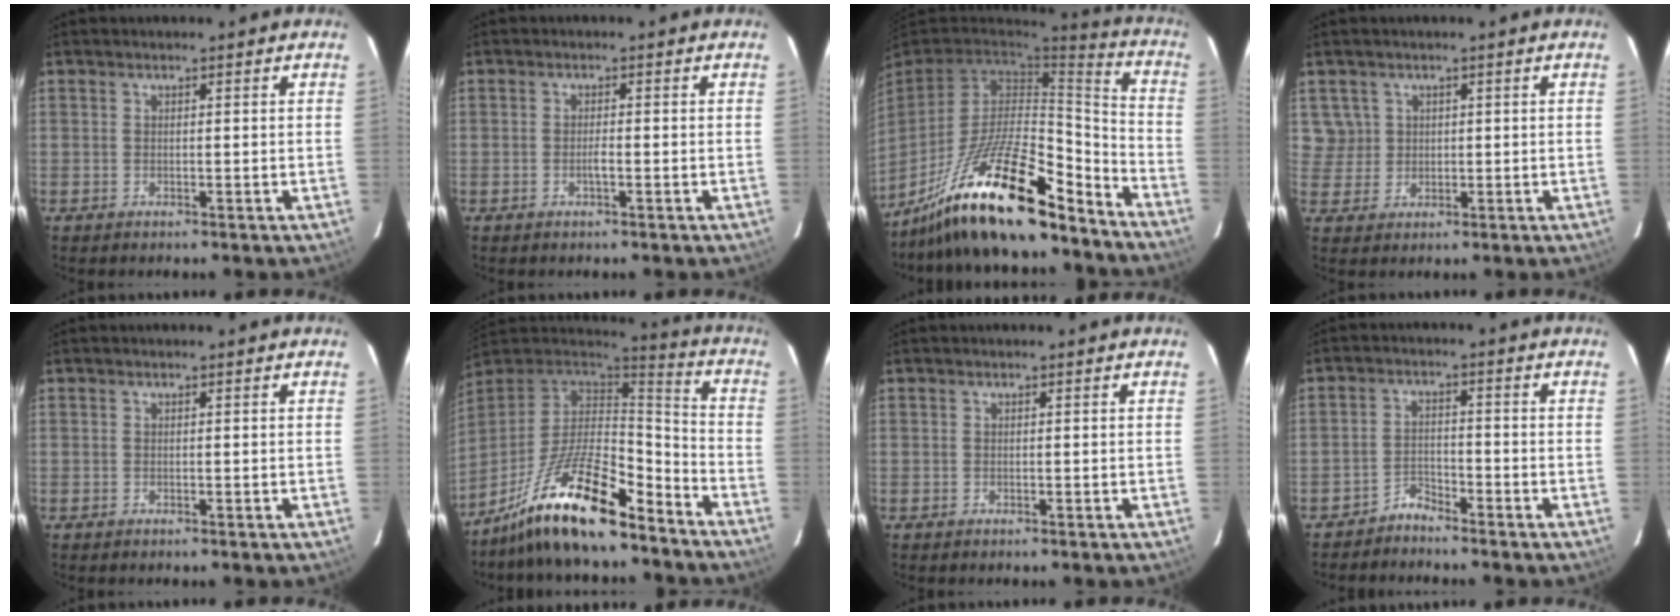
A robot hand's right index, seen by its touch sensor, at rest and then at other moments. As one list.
[{"total": 1.3, "force": [-0.5, 0.3, 1.2], "torque": [-0.023, 0.001, -0.011]}, {"total": 23.4, "force": [-17.6, 5.6, 14.4], "torque": [-0.268, -0.015, -0.300]}, {"total": 4.0, "force": [1.3, 3.7, 0.1], "torque": [0.012, 0.016, 0.028]}, {"total": 0.0}, {"total": 18.9, "force": [-13.3, 5.2, 12.4], "torque": [-0.251, -0.011, -0.239]}, {"total": 0.0}, {"total": 3.0, "force": [-2.9, 0.9, 0.0], "torque": [0.000, 0.007, -0.055]}]